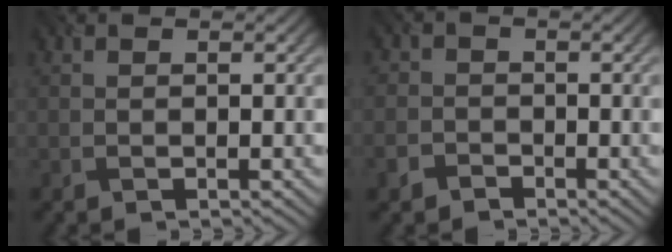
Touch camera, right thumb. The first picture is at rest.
{"total": 2.6, "force": [-1.6, 2.1, 0.2], "torque": [0.002, -0.003, -0.048]}